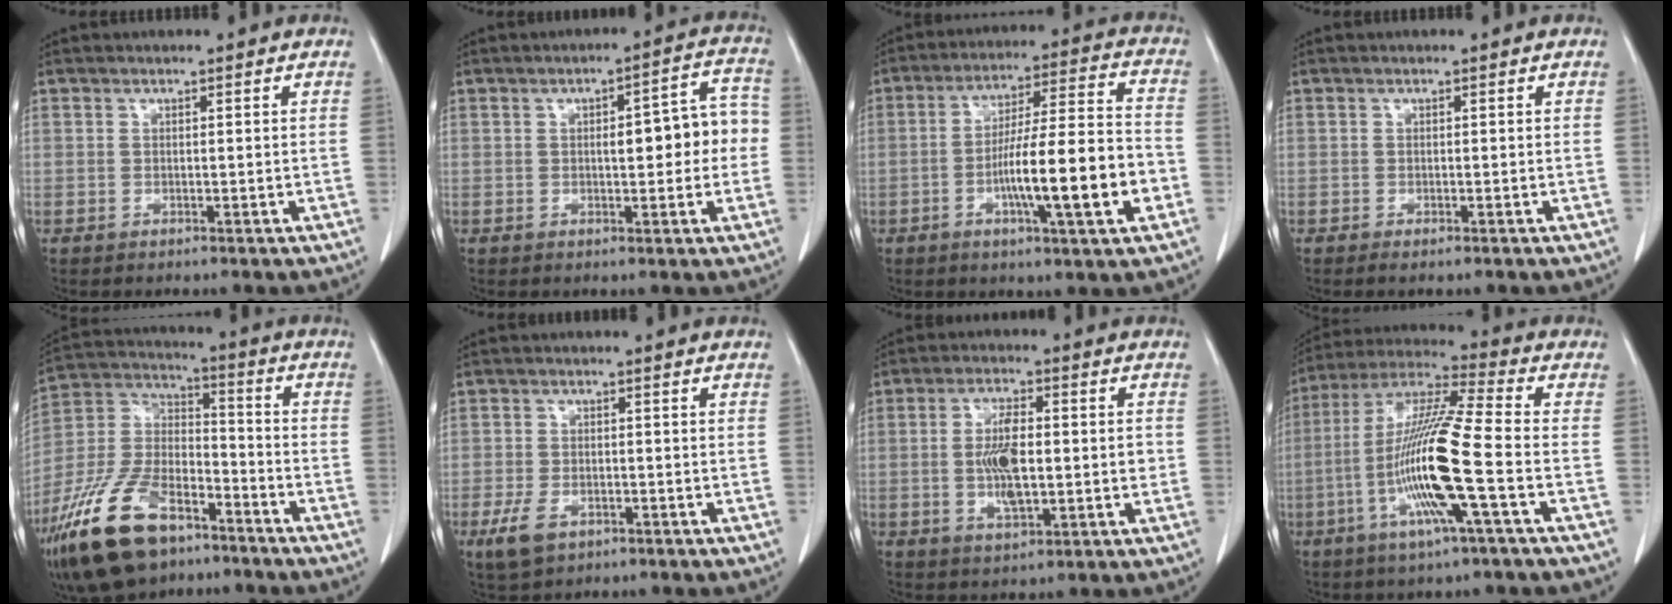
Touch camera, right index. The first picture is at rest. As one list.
[{"total": 8.3, "force": [0.1, 2.6, 7.9], "torque": [-0.098, 0.033, 0.003]}, {"total": 15.5, "force": [-4.4, 1.1, 14.8], "torque": [-0.247, 0.006, -0.070]}, {"total": 0.8, "force": [-0.6, 0.1, 0.6], "torque": [-0.012, -0.002, -0.008]}, {"total": 19.0, "force": [-12.5, 8.6, 11.4], "torque": [-0.259, 0.003, -0.230]}, {"total": 4.6, "force": [-2.4, 2.7, 2.9], "torque": [-0.064, -0.004, -0.036]}, {"total": 8.6, "force": [-0.6, 3.0, 8.1], "torque": [-0.156, 0.007, -0.006]}, {"total": 16.3, "force": [-4.4, -0.2, 15.7], "torque": [-0.318, -0.007, -0.095]}]